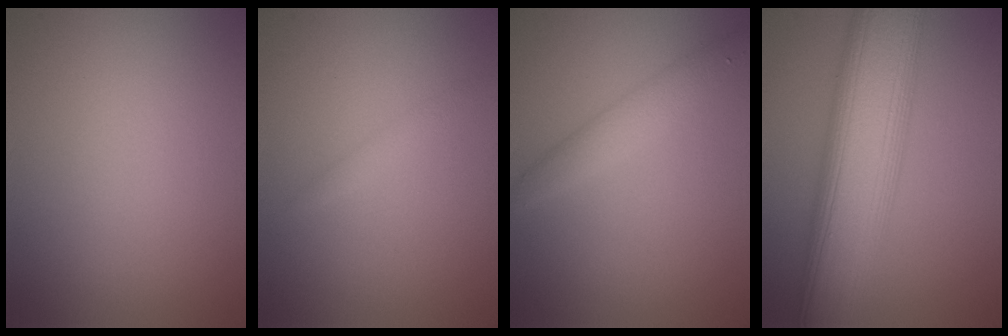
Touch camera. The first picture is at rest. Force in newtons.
{"total": 0.9, "press": 0.8, "slide": 0.0}
{"total": 2.2, "press": 2.2, "slide": 0.1}
{"total": 11.4, "press": 11.4, "slide": 0.3}